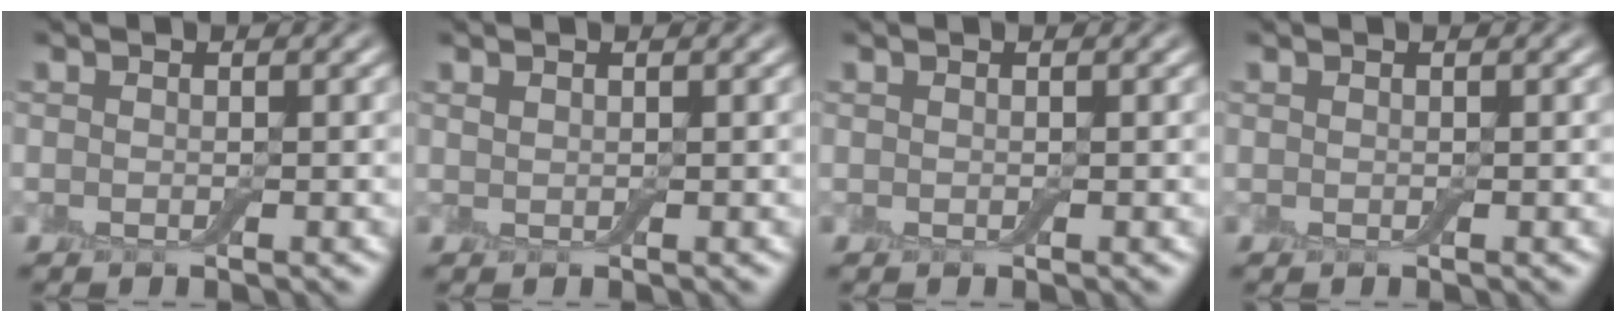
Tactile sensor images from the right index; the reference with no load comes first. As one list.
[{"total": 0.0}, {"total": 0.0}, {"total": 0.0}]